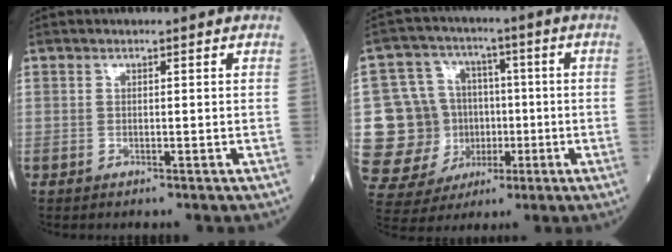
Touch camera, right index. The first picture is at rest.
{"total": 13.5, "force": [-0.9, 12.0, 6.2], "torque": [-0.132, 0.041, 0.013]}